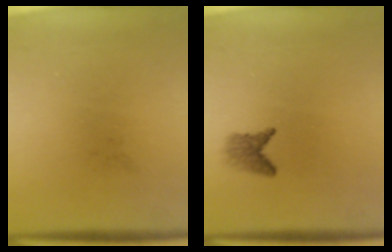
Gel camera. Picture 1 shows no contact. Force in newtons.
{"total": 1.9}